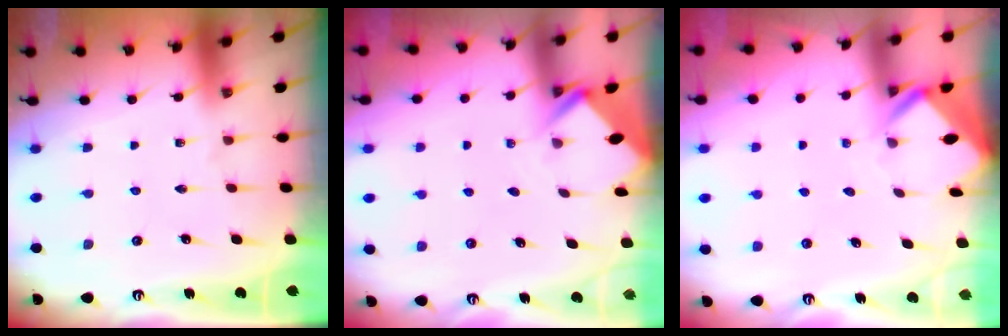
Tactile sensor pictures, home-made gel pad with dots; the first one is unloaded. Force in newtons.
{"total": 2.7, "press": 2.7, "slide": 0.2}
{"total": 2.9, "press": 2.9, "slide": 0.2}